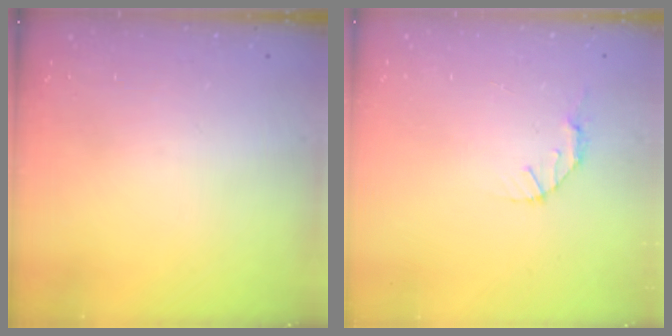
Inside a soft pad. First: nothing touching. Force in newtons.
{"total": 2.8, "press": 2.8, "slide": 0.4}